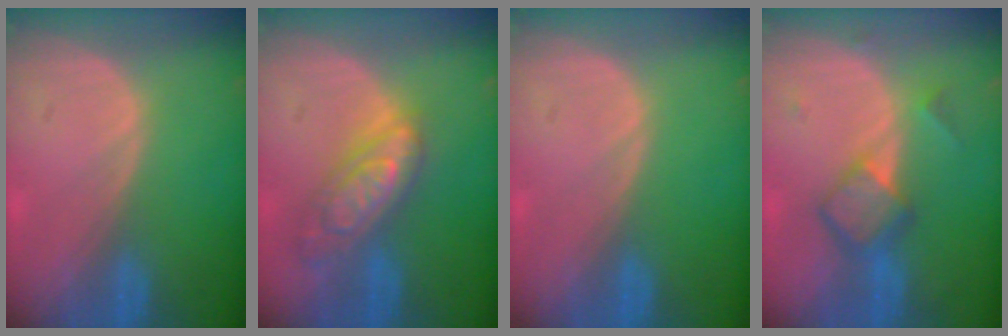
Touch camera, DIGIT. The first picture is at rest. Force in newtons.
{"total": 7.5, "press": 7.5, "slide": 0.5}
{"total": 0.0}
{"total": 6.0, "press": 5.2, "slide": 3.1}